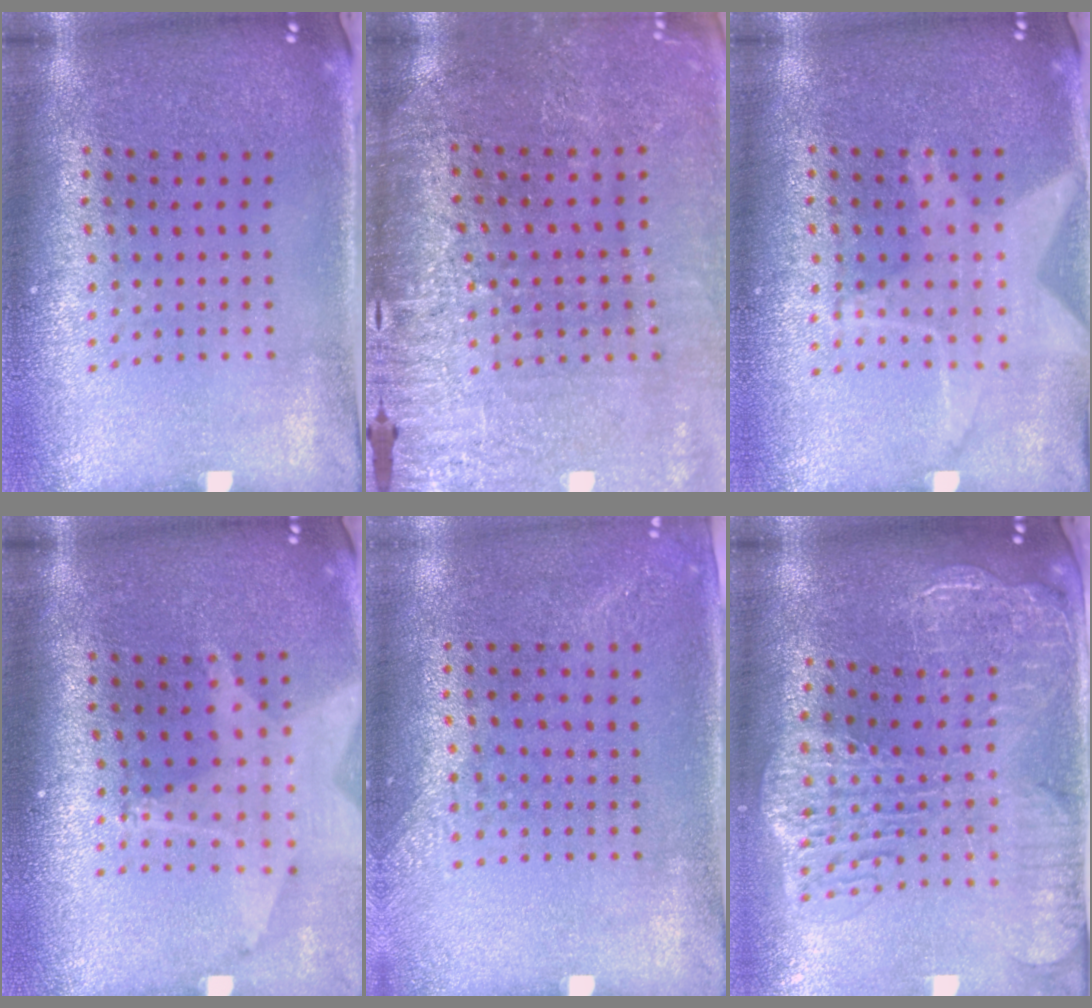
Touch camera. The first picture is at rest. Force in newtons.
{"total": 3.0, "press": 3.0, "slide": 0.1}
{"total": 1.3, "press": 1.3, "slide": 0.5}
{"total": 1.8, "press": 1.5, "slide": 1.0}
{"total": 1.3, "press": 1.1, "slide": 0.8}
{"total": 2.9, "press": 2.4, "slide": 1.7}